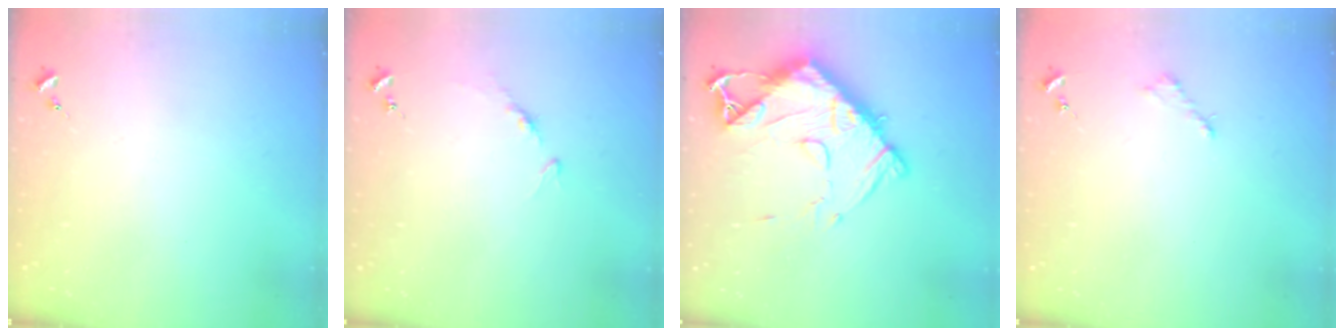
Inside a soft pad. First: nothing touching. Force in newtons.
{"total": 4.9, "press": 4.8, "slide": 0.6}
{"total": 14.4, "press": 14.3, "slide": 1.4}
{"total": 2.6, "press": 2.5, "slide": 0.3}